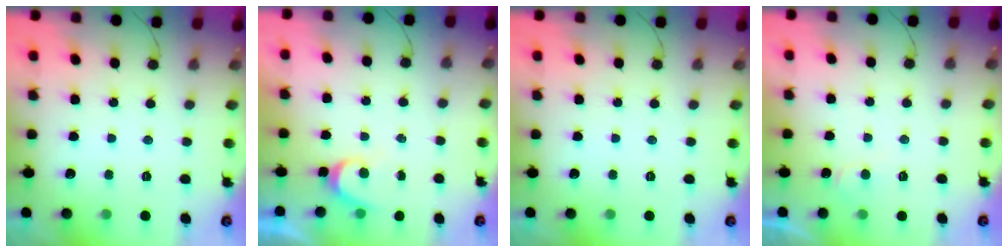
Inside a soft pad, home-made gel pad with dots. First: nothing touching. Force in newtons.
{"total": 3.7, "press": 3.7, "slide": 0.4}
{"total": 0.0}
{"total": 3.2, "press": 3.2, "slide": 0.3}